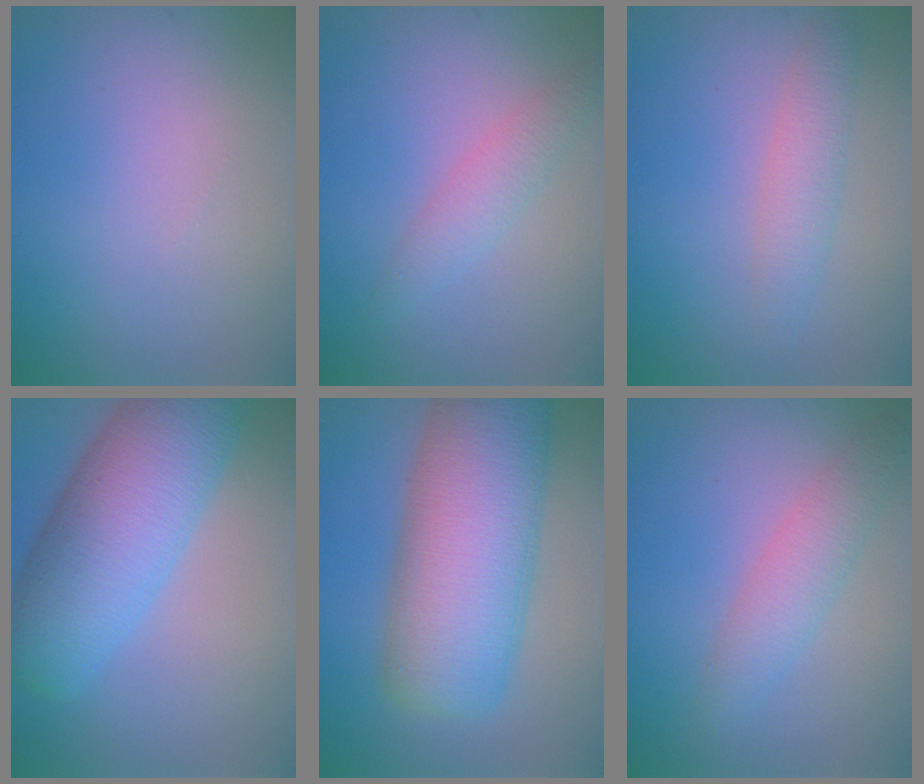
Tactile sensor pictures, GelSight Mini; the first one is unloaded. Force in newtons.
{"total": 2.1, "press": 2.1, "slide": 0.1}
{"total": 2.4, "press": 2.4, "slide": 0.0}
{"total": 10.1, "press": 10.1, "slide": 0.4}
{"total": 12.1, "press": 12.1, "slide": 0.4}
{"total": 2.8, "press": 2.8, "slide": 0.0}